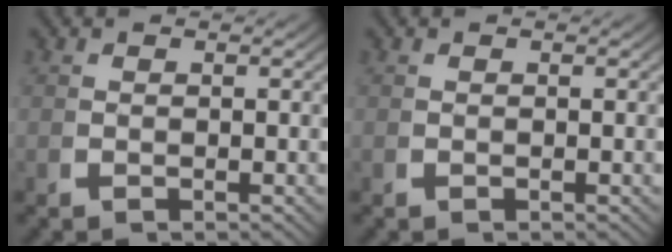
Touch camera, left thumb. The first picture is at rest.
{"total": 0.0}